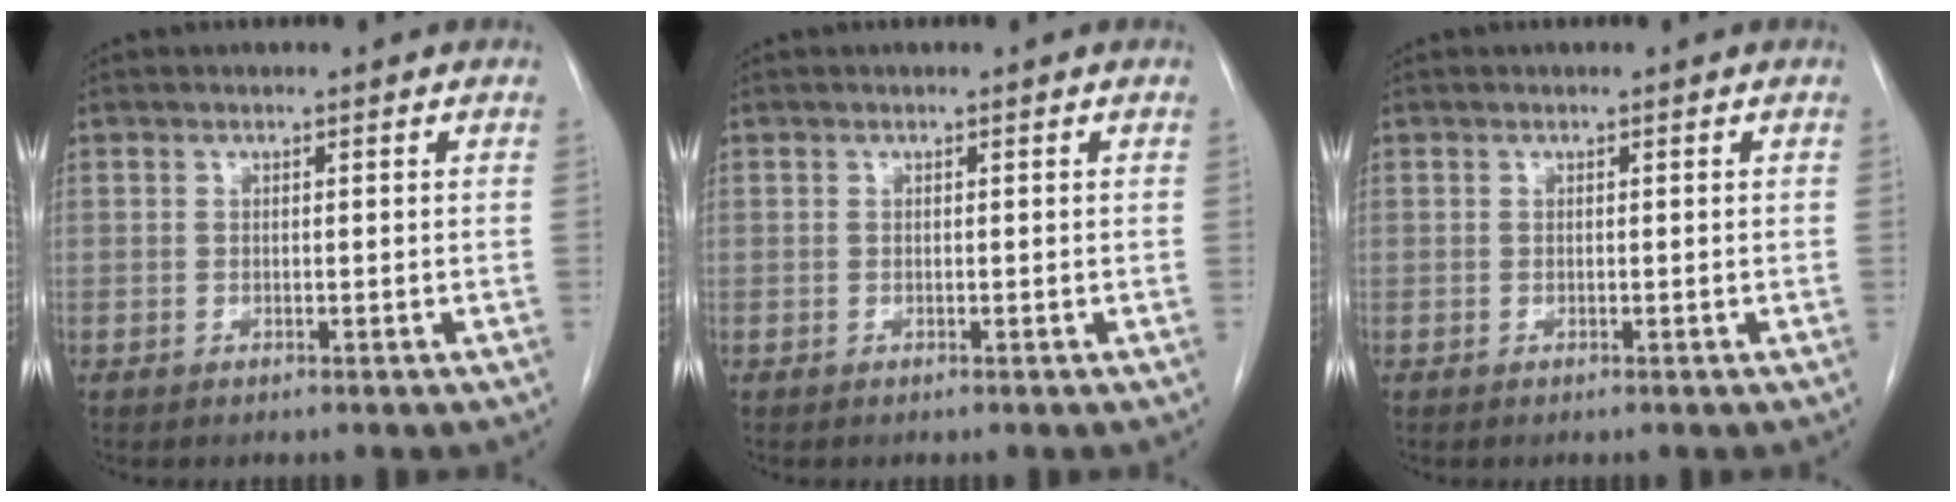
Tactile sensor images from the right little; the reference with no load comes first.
{"total": 0.0}
{"total": 0.0}